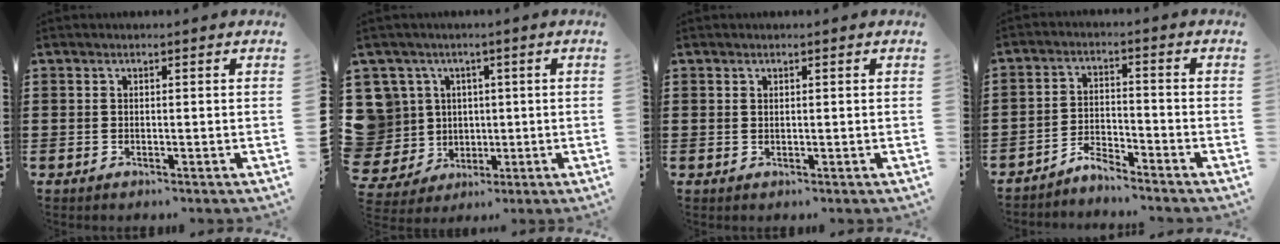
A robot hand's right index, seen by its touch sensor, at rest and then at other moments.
{"total": 8.9, "force": [1.4, 8.5, 1.9], "torque": [-0.107, -0.008, 0.031]}
{"total": 0.5, "force": [0.3, 0.3, 0.2], "torque": [-0.005, 0.002, 0.007]}
{"total": 3.7, "force": [-3.7, 0.2, 0.2], "torque": [-0.011, 0.003, -0.077]}